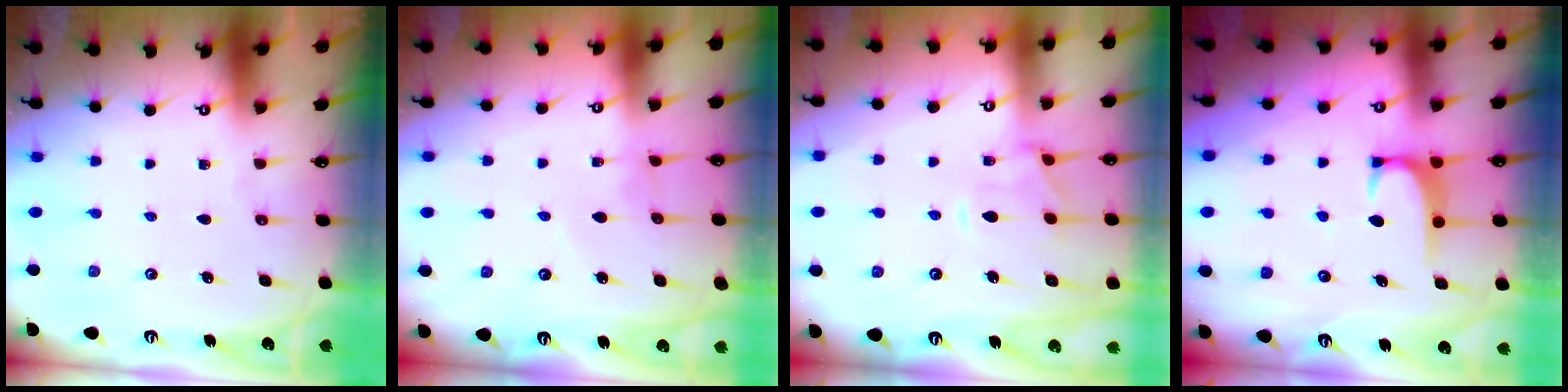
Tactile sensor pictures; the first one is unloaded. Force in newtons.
{"total": 2.7, "press": 2.7, "slide": 0.1}
{"total": 2.5, "press": 2.3, "slide": 1.1}
{"total": 1.7, "press": 1.6, "slide": 0.5}